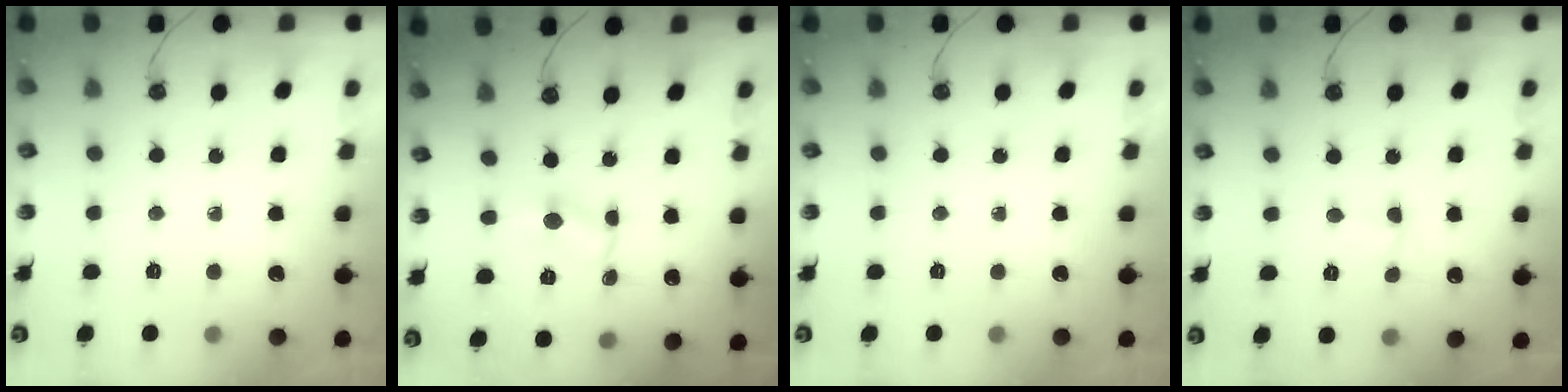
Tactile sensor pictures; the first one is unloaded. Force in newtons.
{"total": 1.0, "press": 0.9, "slide": 0.1}
{"total": 0.0}
{"total": 3.1, "press": 1.6, "slide": 2.6}